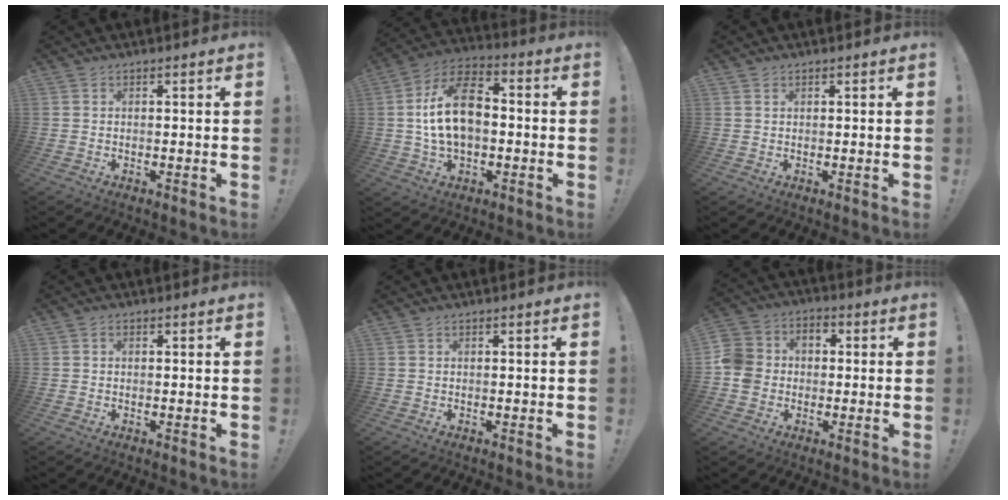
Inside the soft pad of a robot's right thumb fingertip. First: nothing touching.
{"total": 16.0, "force": [-0.1, 10.2, 12.3], "torque": [-0.208, 0.021, -0.003]}
{"total": 0.8, "force": [0.6, 0.4, 0.2], "torque": [0.000, -0.003, 0.010]}
{"total": 0.5, "force": [0.0, 0.5, 0.2], "torque": [-0.008, 0.005, 0.000]}
{"total": 0.0}
{"total": 9.3, "force": [-2.4, 8.3, 3.5], "torque": [-0.065, 0.023, -0.043]}